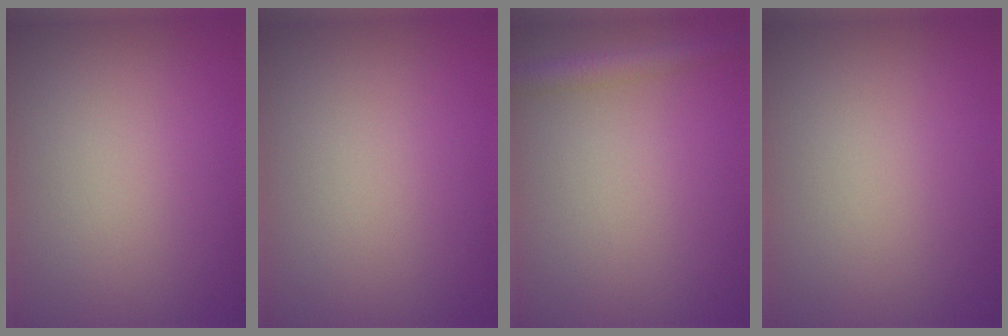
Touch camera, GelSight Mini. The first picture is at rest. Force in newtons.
{"total": 0.0}
{"total": 2.6, "press": 2.6, "slide": 0.0}
{"total": 0.0}